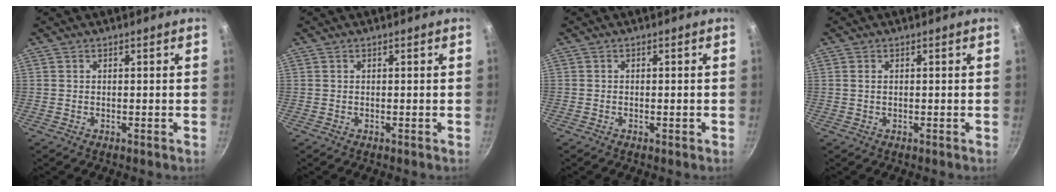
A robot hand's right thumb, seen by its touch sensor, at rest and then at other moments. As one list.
[{"total": 0.0}, {"total": 0.7, "force": [-0.3, 0.5, 0.5], "torque": [-0.007, 0.003, -0.005]}, {"total": 0.7, "force": [0.2, 0.4, 0.6], "torque": [-0.012, 0.001, 0.002]}]